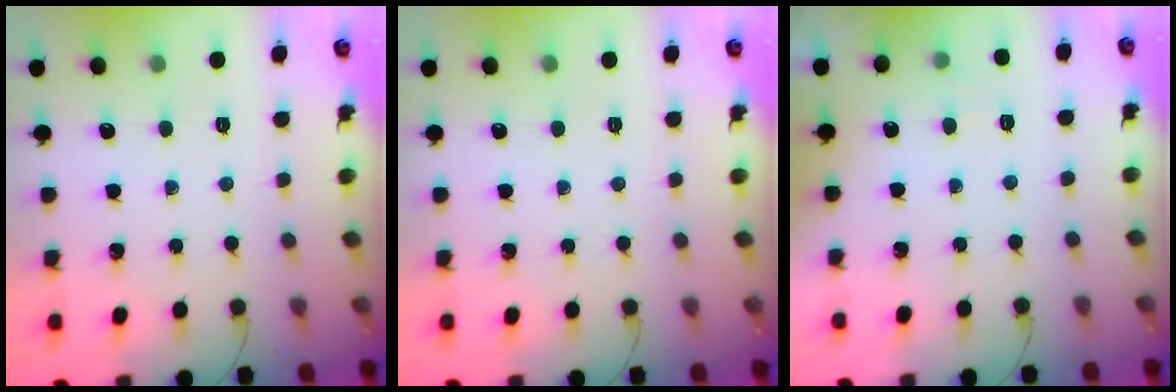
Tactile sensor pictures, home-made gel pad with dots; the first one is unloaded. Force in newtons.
{"total": 0.0}
{"total": 2.6, "press": 2.1, "slide": 1.5}